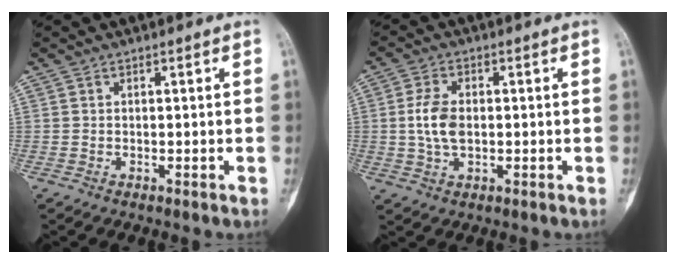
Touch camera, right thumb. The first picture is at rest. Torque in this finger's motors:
{"motor_torque": [1.17, 0.93, 0.36, -0.49, 0.20]}